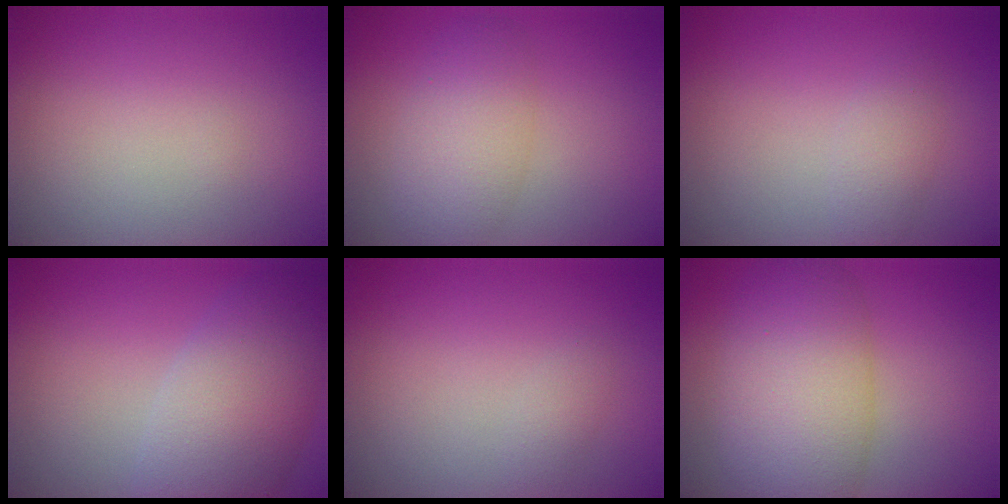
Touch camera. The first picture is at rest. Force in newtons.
{"total": 4.0, "press": 4.0, "slide": 0.1}
{"total": 1.6, "press": 1.6, "slide": 0.1}
{"total": 7.0, "press": 7.0, "slide": 0.5}
{"total": 0.8, "press": 0.8, "slide": 0.0}
{"total": 8.3, "press": 8.3, "slide": 0.2}